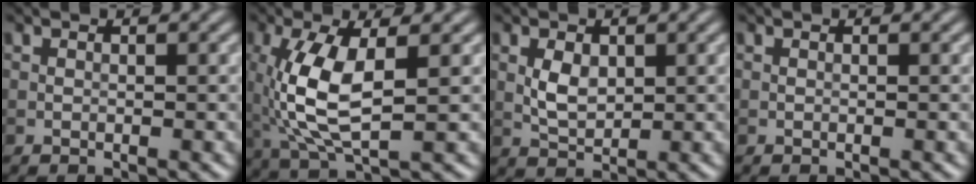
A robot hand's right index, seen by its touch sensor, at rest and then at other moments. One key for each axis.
{"total": 7.4, "fx": 0.3, "fy": 2.9, "fz": 6.8, "tx": -0.158, "ty": -0.006, "tz": 0.010}
{"total": 2.4, "fx": 0.4, "fy": 1.6, "fz": 1.8, "tx": -0.038, "ty": -0.001, "tz": 0.011}
{"total": 0.0}